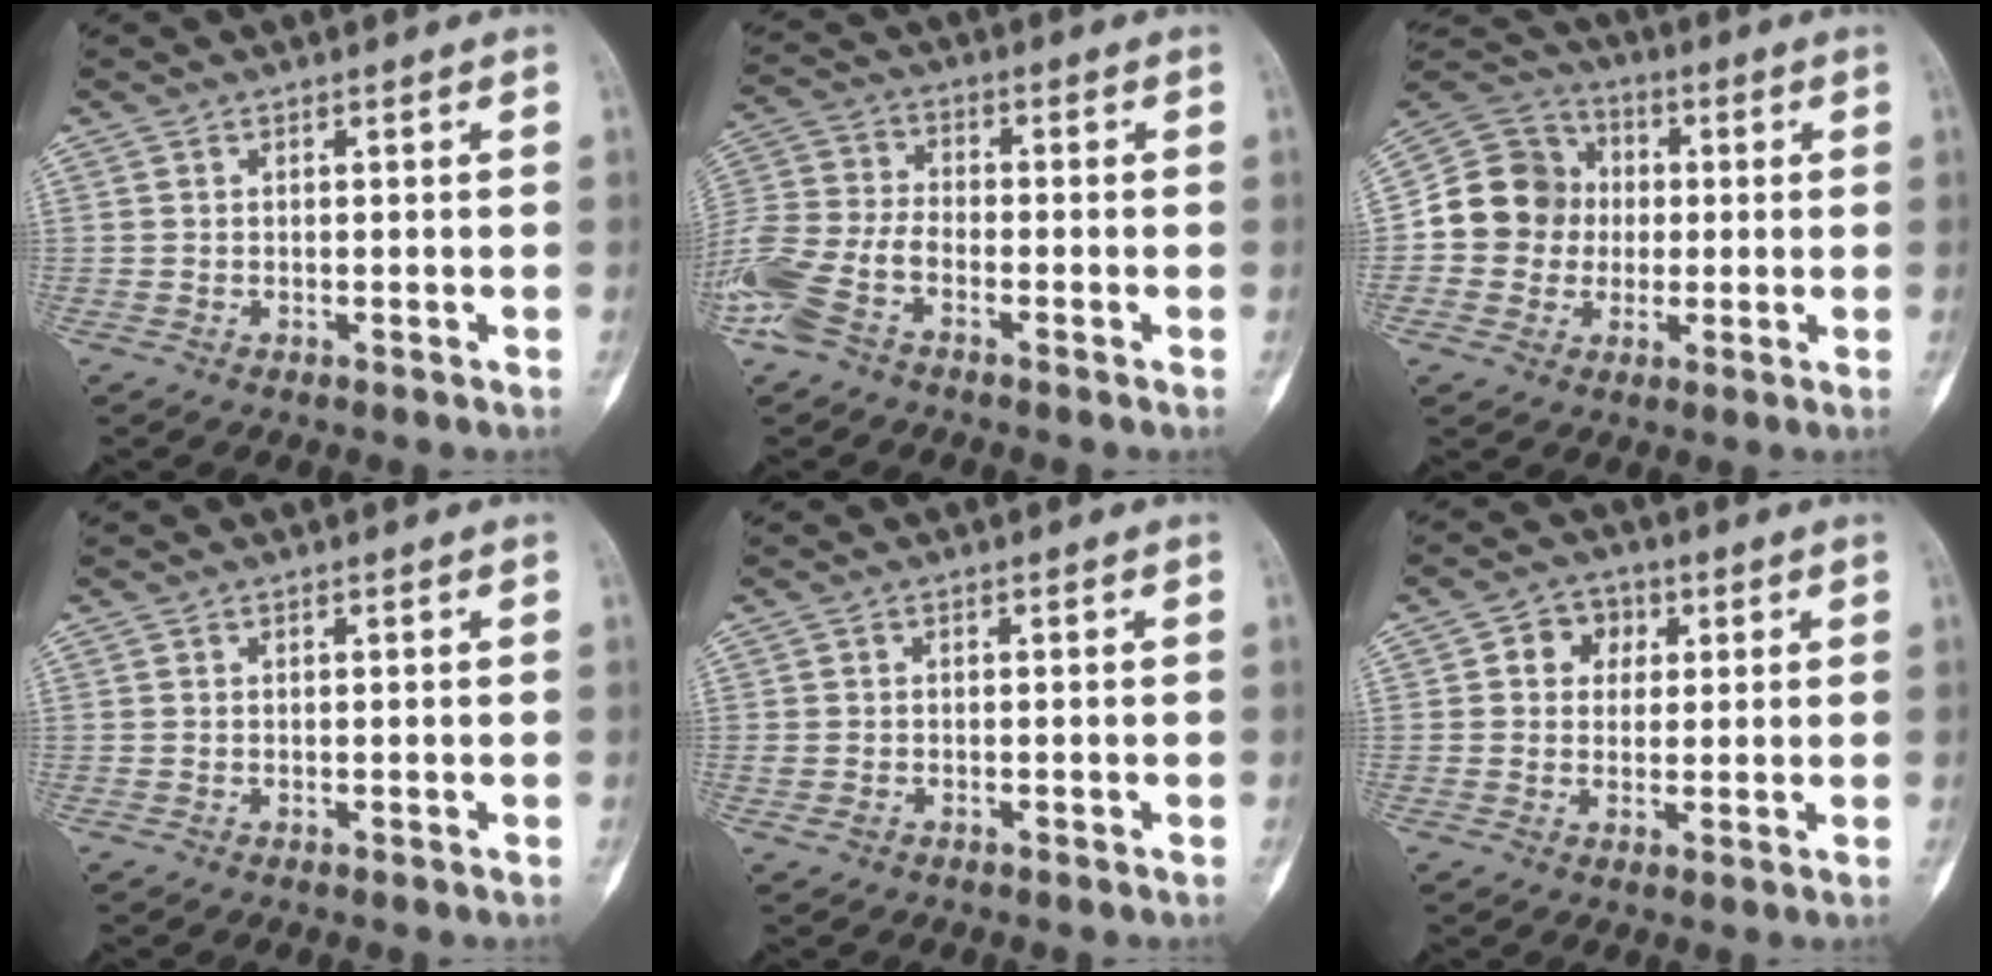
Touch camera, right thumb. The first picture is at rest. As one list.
[{"total": 11.4, "force": [-5.9, 6.2, 7.6], "torque": [-0.179, 0.019, -0.126]}, {"total": 12.7, "force": [-0.4, 11.9, 4.5], "torque": [-0.054, 0.028, -0.013]}, {"total": 0.0}, {"total": 1.2, "force": [-0.6, 0.9, 0.7], "torque": [-0.015, 0.007, -0.007]}, {"total": 5.4, "force": [1.5, 4.6, 2.4], "torque": [-0.005, 0.003, 0.017]}]